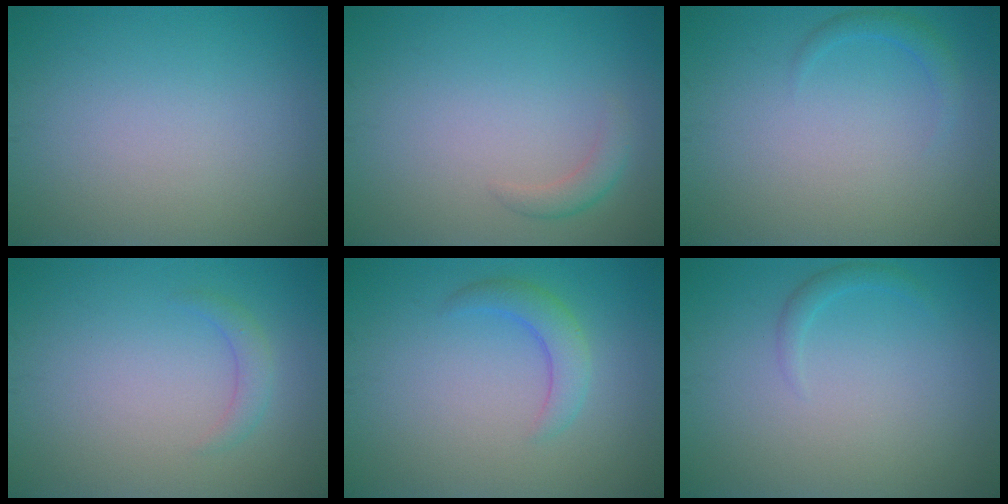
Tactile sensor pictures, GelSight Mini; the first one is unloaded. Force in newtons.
{"total": 1.4, "press": 1.4, "slide": 0.1}
{"total": 1.2, "press": 1.2, "slide": 0.1}
{"total": 1.4, "press": 1.4, "slide": 0.0}
{"total": 2.5, "press": 2.5, "slide": 0.2}
{"total": 1.0, "press": 1.0, "slide": 0.1}